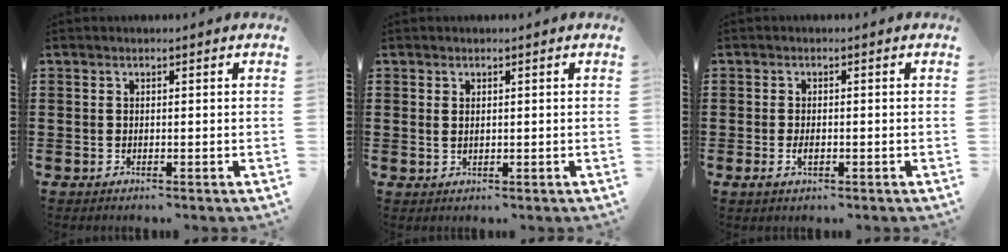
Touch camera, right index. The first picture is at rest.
{"total": 0.8, "force": [0.5, 0.3, 0.5], "torque": [-0.011, 0.005, 0.010]}
{"total": 2.0, "force": [-0.4, 0.9, 1.7], "torque": [-0.038, -0.003, -0.009]}